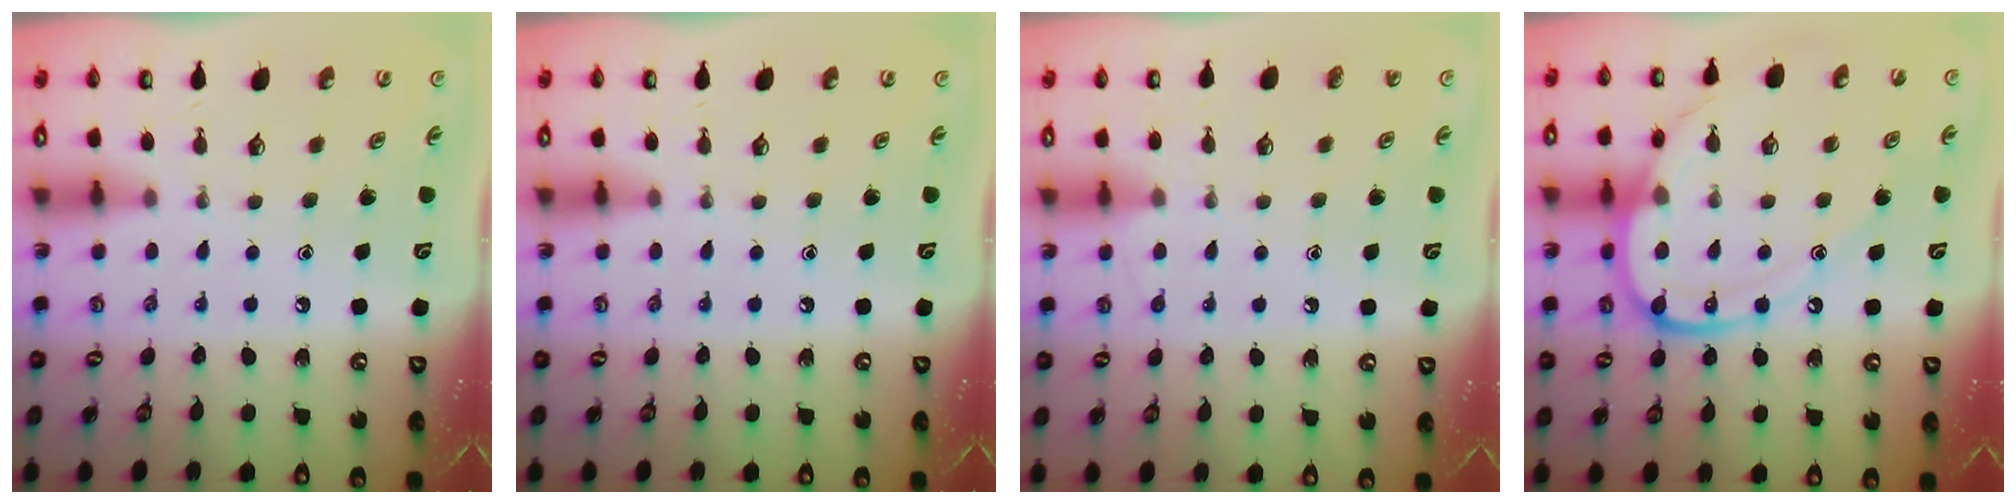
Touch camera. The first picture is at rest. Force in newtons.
{"total": 0.0}
{"total": 2.4, "press": 2.4, "slide": 0.3}
{"total": 14.4, "press": 14.3, "slide": 1.3}